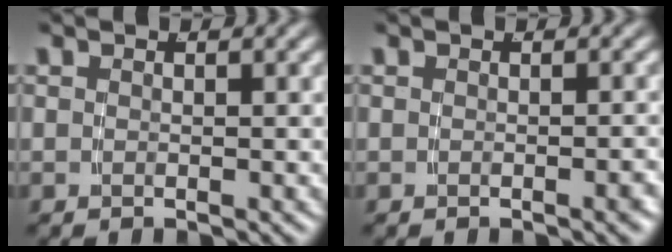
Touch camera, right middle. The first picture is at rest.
{"total": 0.6, "force": [-0.4, -0.1, 0.5], "torque": [-0.002, 0.007, -0.008]}